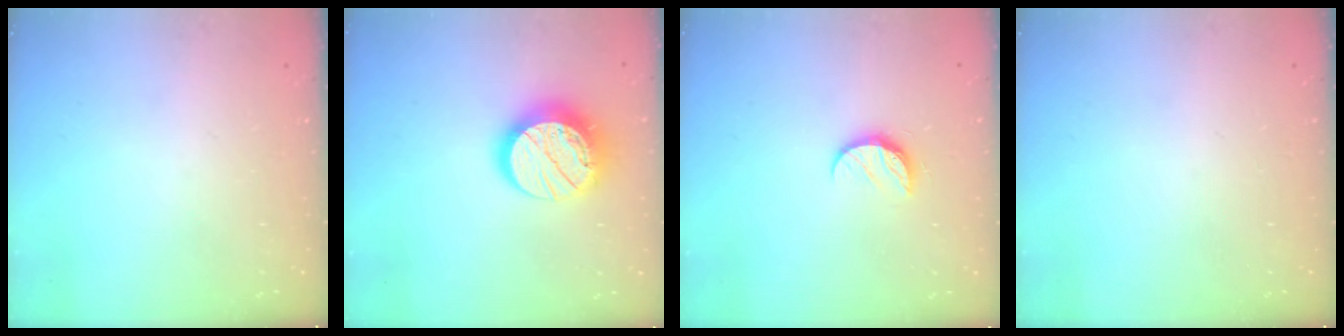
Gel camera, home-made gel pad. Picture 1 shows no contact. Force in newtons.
{"total": 15.3, "press": 15.2, "slide": 1.2}
{"total": 7.6, "press": 7.6, "slide": 0.6}
{"total": 0.0}